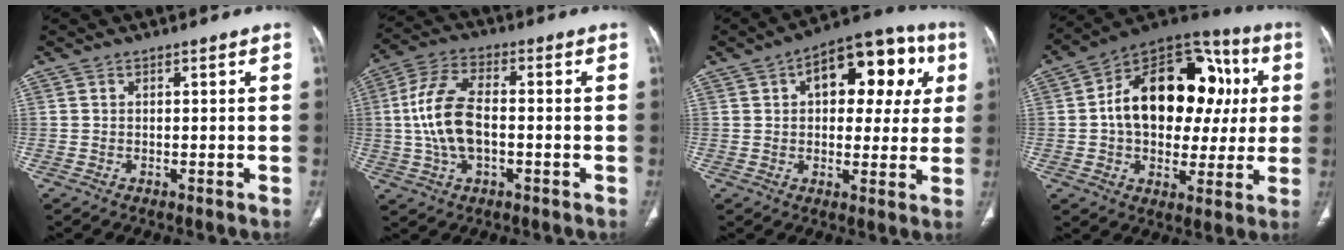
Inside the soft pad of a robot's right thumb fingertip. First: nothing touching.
{"total": 11.7, "force": [-0.7, 6.2, 9.9], "torque": [-0.204, 0.022, -0.014]}
{"total": 17.9, "force": [5.6, 9.8, 13.9], "torque": [-0.134, 0.021, 0.069]}
{"total": 25.1, "force": [3.2, 16.4, 18.7], "torque": [-0.244, 0.036, 0.047]}